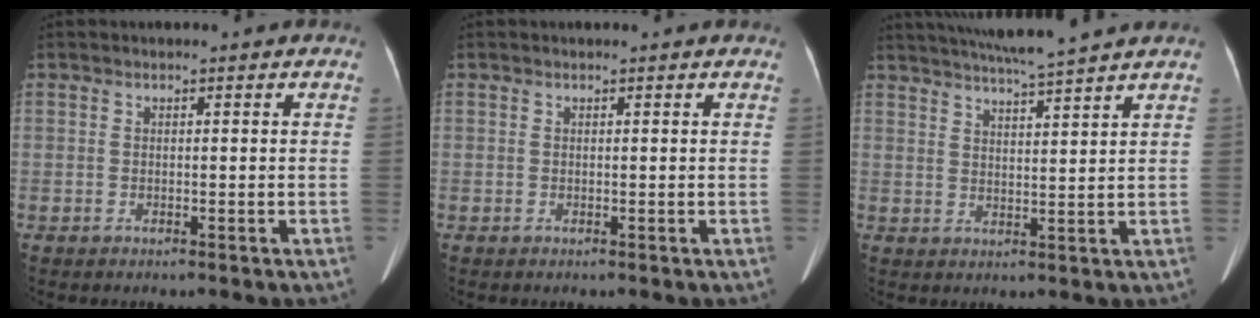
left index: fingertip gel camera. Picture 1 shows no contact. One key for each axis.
{"total": 1.0, "fx": 1.0, "fy": 0.2, "fz": 0.2, "tx": -0.013, "ty": 0.013, "tz": 0.009}
{"total": 10.1, "fx": 9.0, "fy": -1.5, "fz": 4.2, "tx": -0.074, "ty": 0.007, "tz": 0.135}